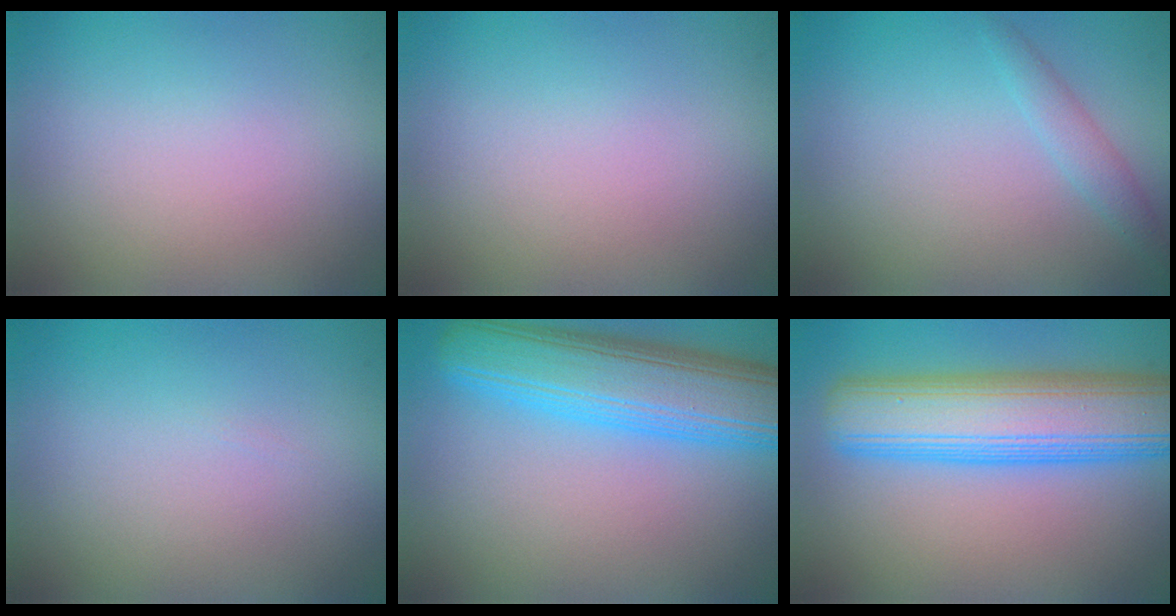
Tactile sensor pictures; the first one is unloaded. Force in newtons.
{"total": 0.0}
{"total": 1.5, "press": 1.5, "slide": 0.0}
{"total": 0.0}
{"total": 8.9, "press": 8.9, "slide": 0.1}
{"total": 10.1, "press": 10.0, "slide": 0.4}